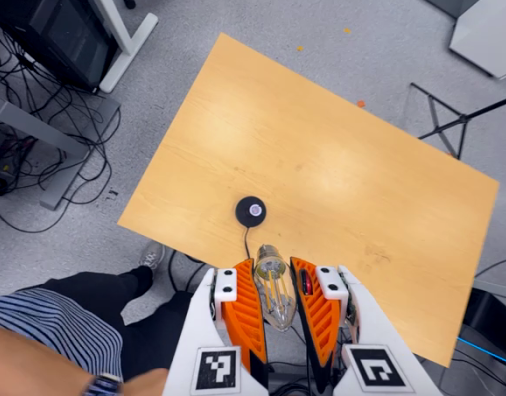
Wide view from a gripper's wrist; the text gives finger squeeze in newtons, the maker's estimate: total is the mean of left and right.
{"total": 23.7, "left": 26.0, "right": 21.5}